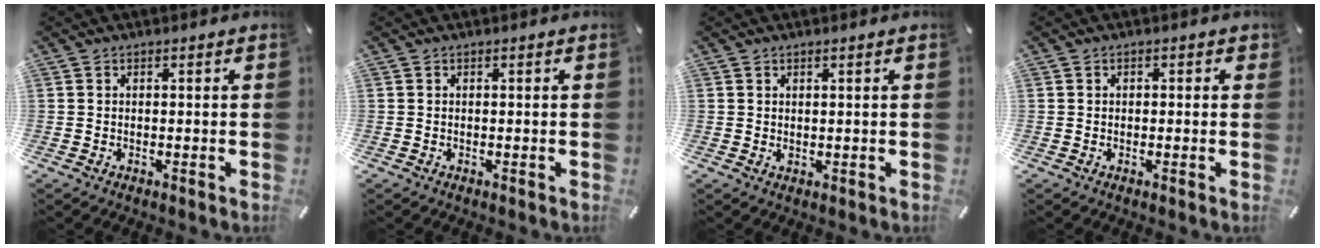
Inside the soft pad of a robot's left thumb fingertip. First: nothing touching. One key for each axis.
{"total": 0.0}
{"total": 0.9, "fx": 0.6, "fy": 0.1, "fz": 0.6, "tx": -0.013, "ty": -0.003, "tz": 0.012}
{"total": 0.9, "fx": 0.0, "fy": 0.8, "fz": 0.4, "tx": 0.001, "ty": 0.002, "tz": -0.002}